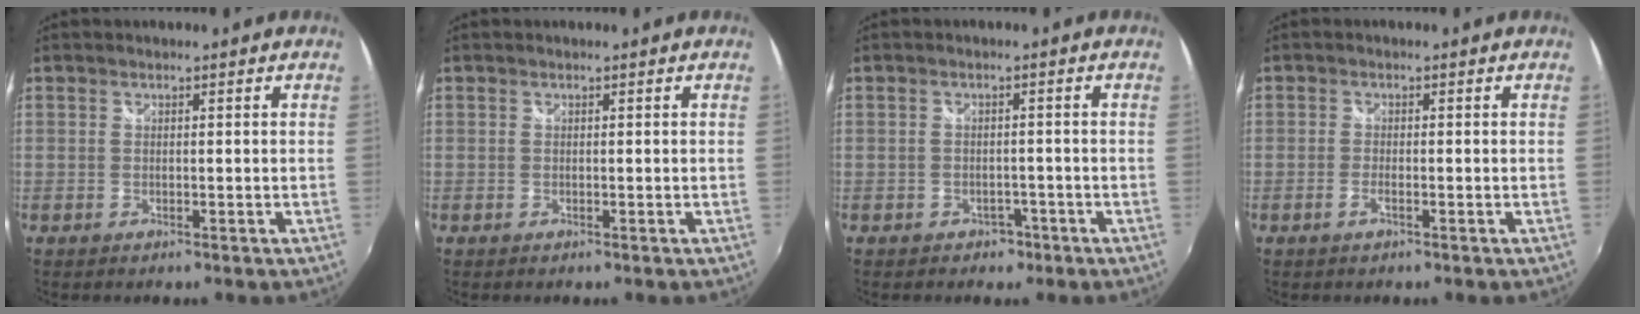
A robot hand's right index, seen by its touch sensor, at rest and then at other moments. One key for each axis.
{"total": 0.0}
{"total": 3.2, "fx": -2.0, "fy": 2.4, "fz": 0.9, "tx": -0.023, "ty": 0.001, "tz": -0.022}
{"total": 1.5, "fx": -0.9, "fy": 0.4, "fz": 1.1, "tx": -0.027, "ty": -0.002, "tz": -0.017}